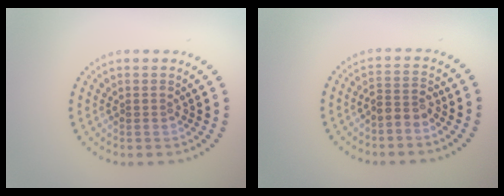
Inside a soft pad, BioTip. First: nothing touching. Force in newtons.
{"total": 2.1, "press": 1.7, "slide": 1.2}